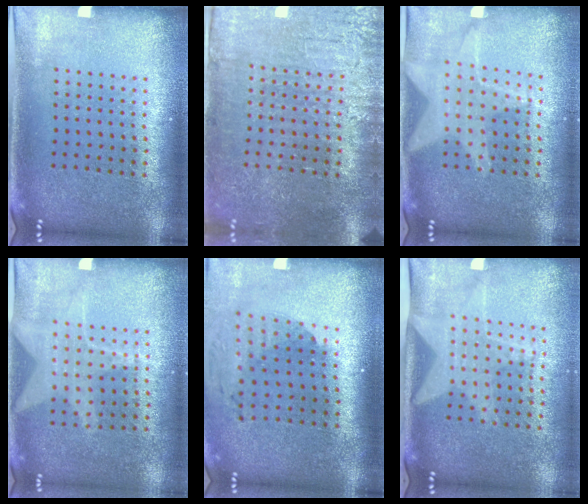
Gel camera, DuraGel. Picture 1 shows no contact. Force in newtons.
{"total": 3.7, "press": 3.4, "slide": 1.3}
{"total": 1.2, "press": 1.2, "slide": 0.2}
{"total": 1.2, "press": 1.2, "slide": 0.2}
{"total": 1.9, "press": 1.4, "slide": 1.3}
{"total": 1.4, "press": 1.4, "slide": 0.3}